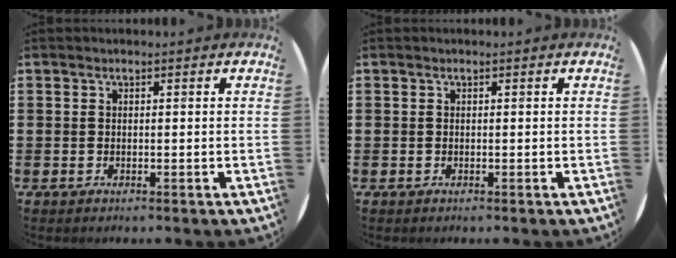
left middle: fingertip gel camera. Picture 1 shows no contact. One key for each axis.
{"total": 0.0}